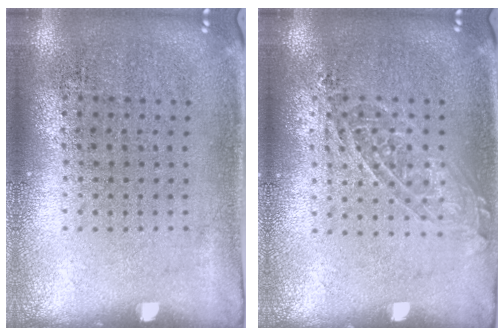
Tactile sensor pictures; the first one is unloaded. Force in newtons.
{"total": 1.3, "press": 1.1, "slide": 0.5}